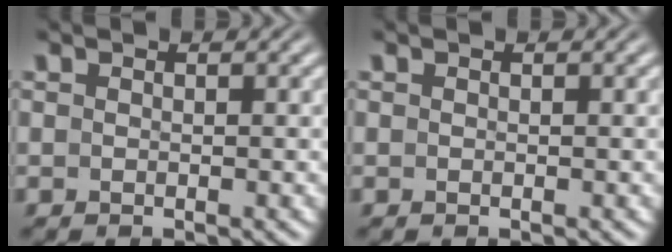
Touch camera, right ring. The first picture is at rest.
{"total": 0.0}